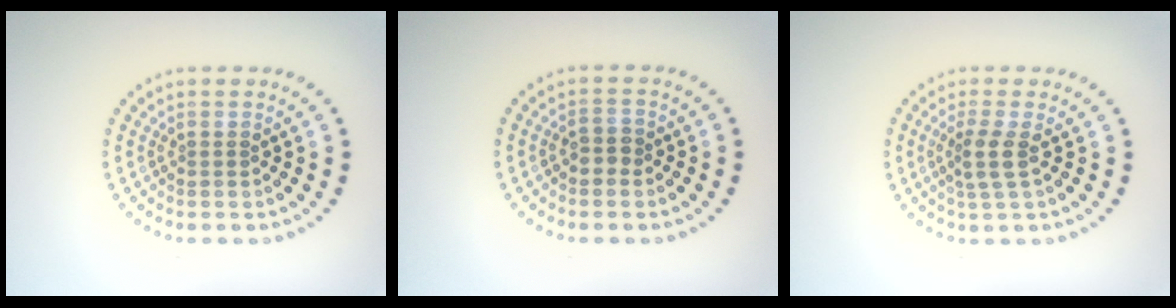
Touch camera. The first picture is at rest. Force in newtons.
{"total": 1.4, "press": 1.3, "slide": 0.5}
{"total": 2.2, "press": 1.7, "slide": 1.3}